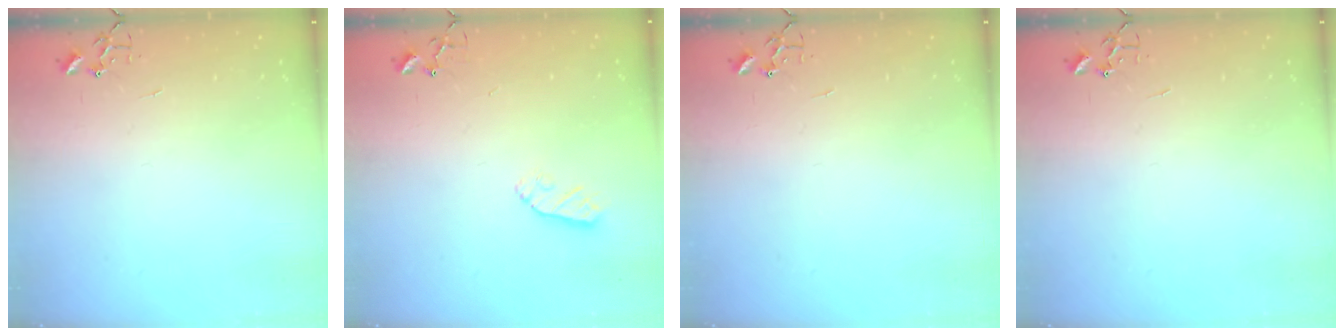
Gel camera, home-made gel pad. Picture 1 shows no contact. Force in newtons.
{"total": 5.0, "press": 5.0, "slide": 0.5}
{"total": 0.0}
{"total": 0.0}